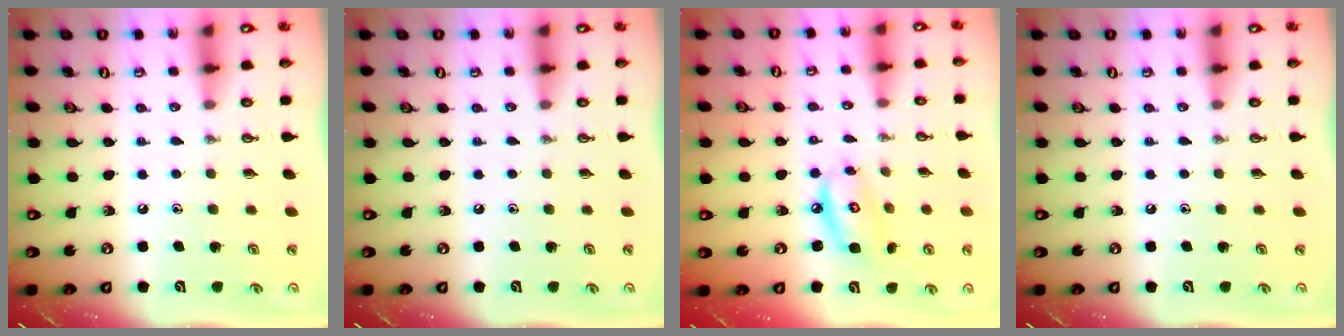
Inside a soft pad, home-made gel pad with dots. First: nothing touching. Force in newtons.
{"total": 0.0}
{"total": 7.7, "press": 7.7, "slide": 0.6}
{"total": 0.0}